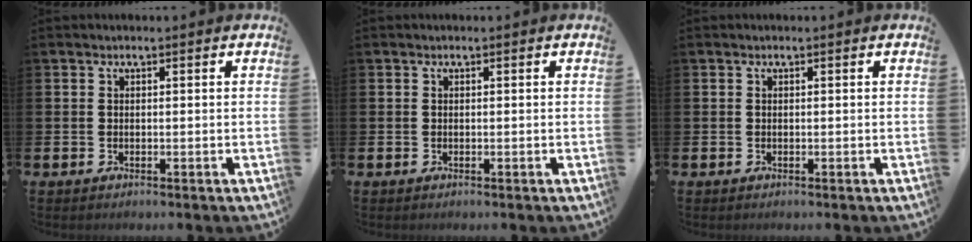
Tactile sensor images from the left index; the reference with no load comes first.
{"total": 0.0}
{"total": 0.0}